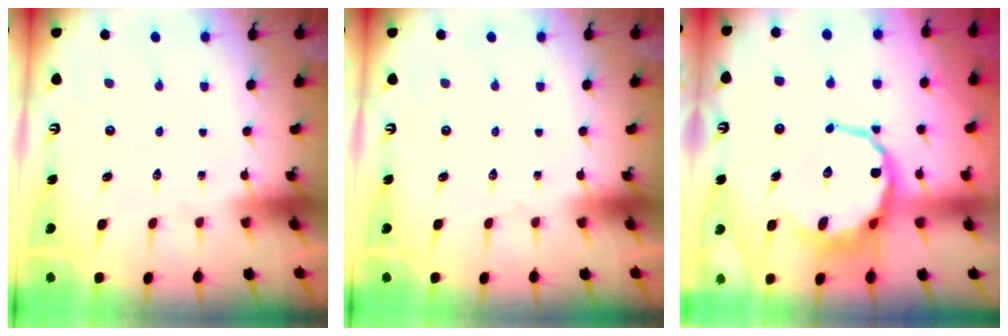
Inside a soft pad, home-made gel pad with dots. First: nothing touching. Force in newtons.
{"total": 0.0}
{"total": 10.8, "press": 10.3, "slide": 3.1}